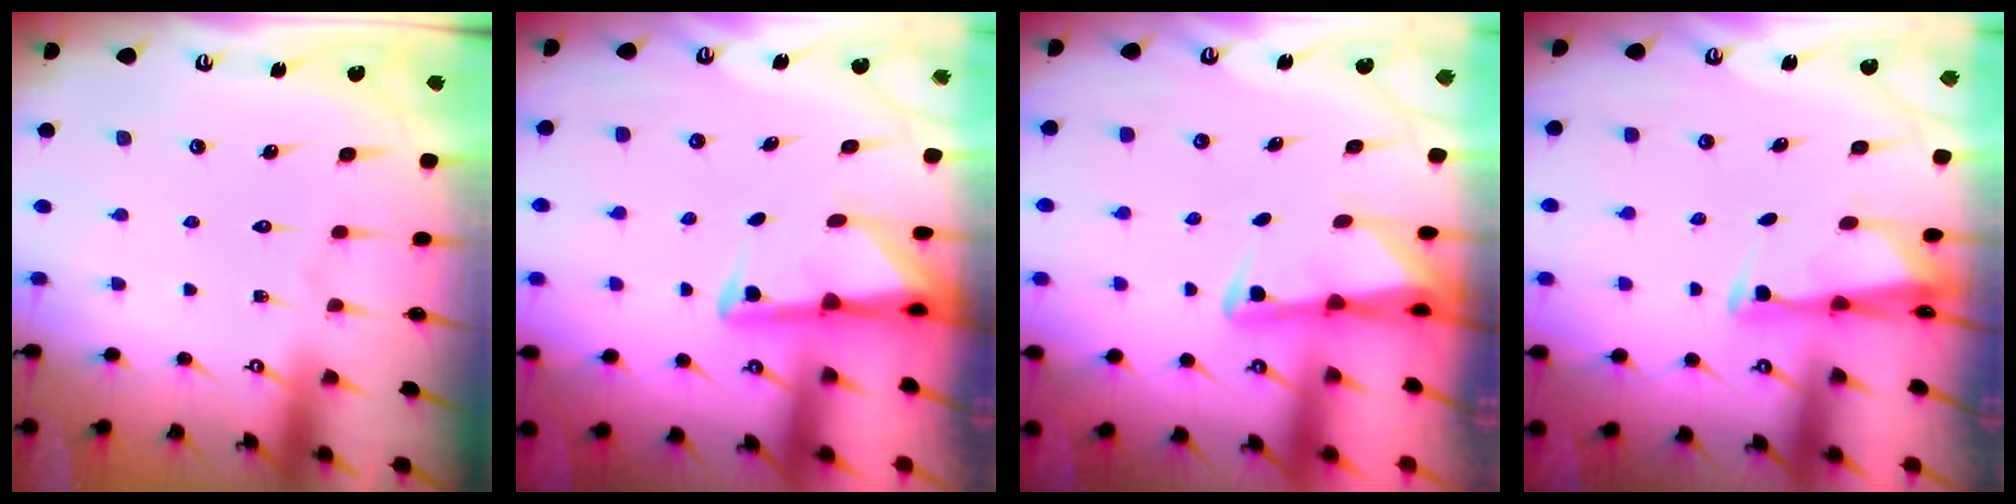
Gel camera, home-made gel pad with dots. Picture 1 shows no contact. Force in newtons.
{"total": 3.0, "press": 3.0, "slide": 0.7}
{"total": 2.4, "press": 2.3, "slide": 0.4}
{"total": 2.9, "press": 2.8, "slide": 0.7}